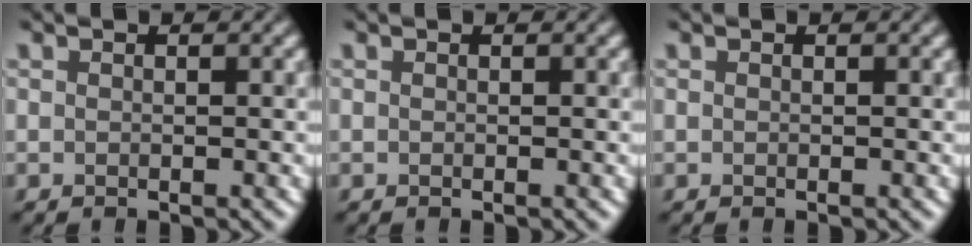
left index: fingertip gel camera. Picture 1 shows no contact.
{"total": 0.0}
{"total": 0.0}